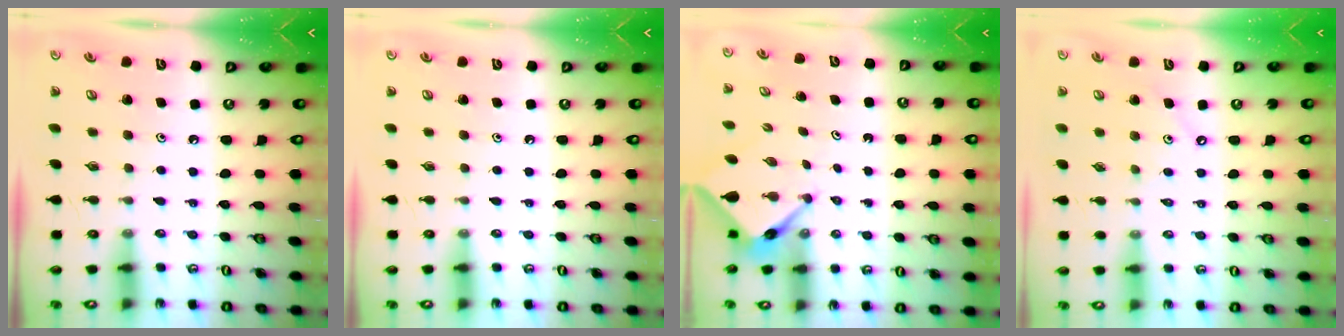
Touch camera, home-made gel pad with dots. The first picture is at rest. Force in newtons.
{"total": 0.0}
{"total": 3.4, "press": 3.4, "slide": 0.2}
{"total": 3.3, "press": 3.2, "slide": 0.3}